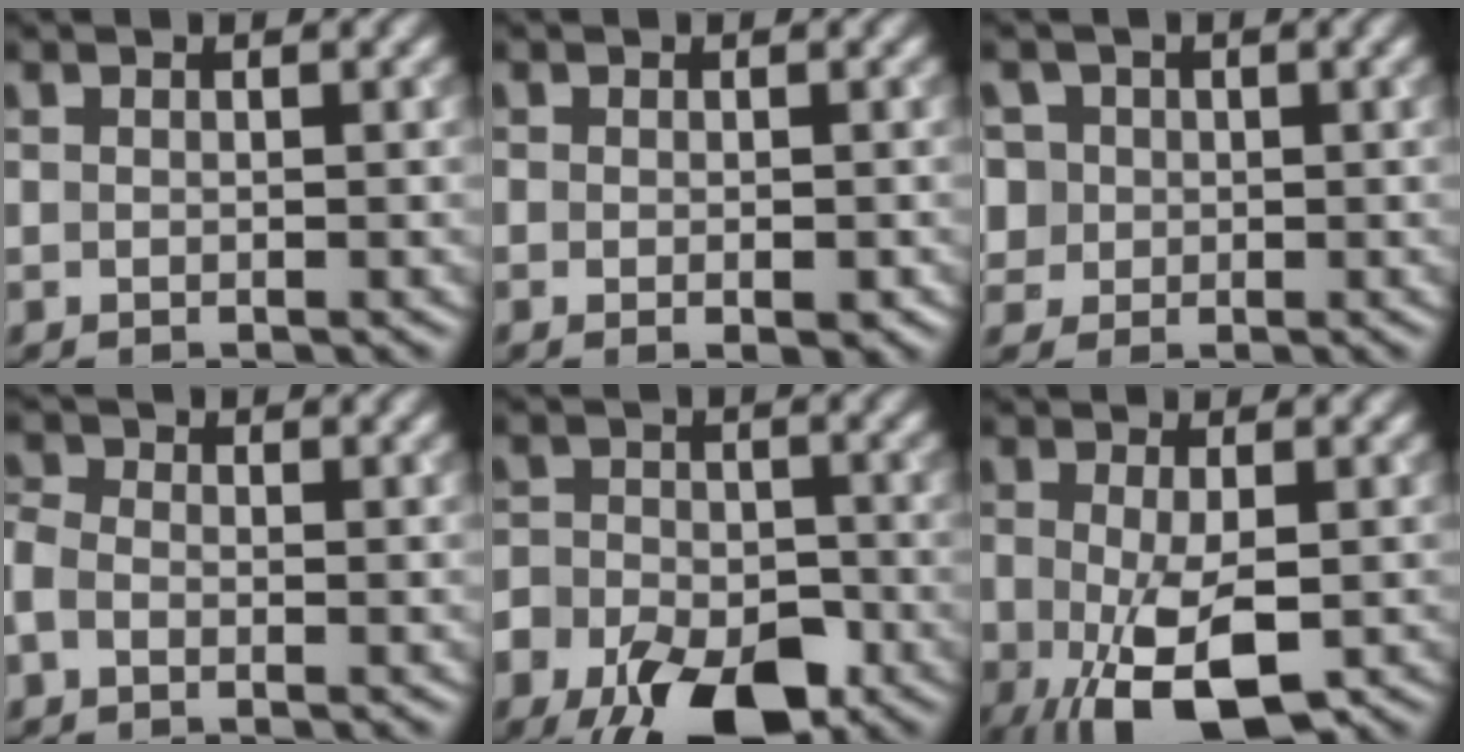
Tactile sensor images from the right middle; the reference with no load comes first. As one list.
[{"total": 1.5, "force": [-0.5, 0.6, 1.3], "torque": [-0.018, -0.006, -0.004]}, {"total": 5.2, "force": [1.6, 4.6, 1.8], "torque": [-0.037, 0.027, 0.011]}, {"total": 2.2, "force": [-0.8, 1.5, 1.3], "torque": [-0.036, 0.003, -0.028]}, {"total": 10.3, "force": [-6.2, 5.8, 5.8], "torque": [-0.106, -0.033, -0.099]}, {"total": 6.8, "force": [-1.8, 3.5, 5.5], "torque": [-0.121, -0.026, -0.020]}]